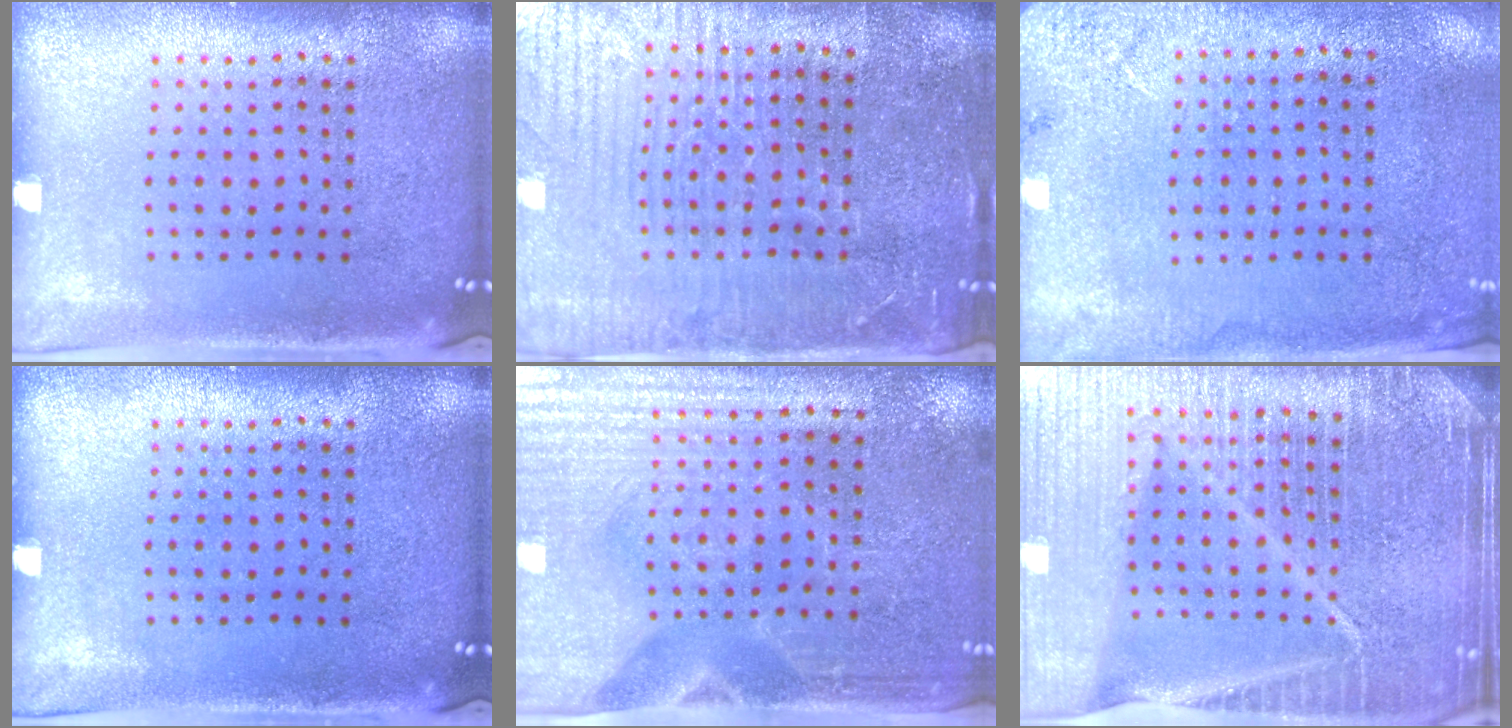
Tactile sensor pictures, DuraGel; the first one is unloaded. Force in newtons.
{"total": 4.5, "press": 4.3, "slide": 1.5}
{"total": 2.6, "press": 2.4, "slide": 1.1}
{"total": 0.0}
{"total": 3.6, "press": 3.3, "slide": 1.3}
{"total": 6.7, "press": 5.8, "slide": 3.4}